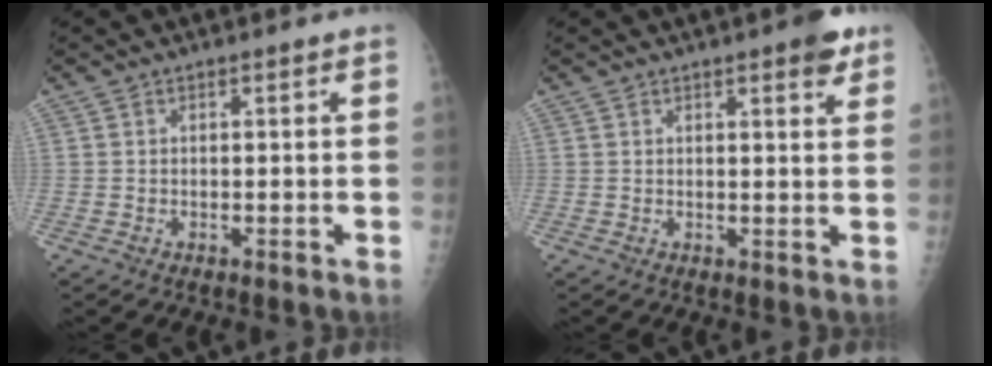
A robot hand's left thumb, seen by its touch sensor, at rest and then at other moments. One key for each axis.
{"total": 4.6, "fx": 2.8, "fy": 1.3, "fz": 3.4, "tx": -0.032, "ty": -0.010, "tz": 0.030}